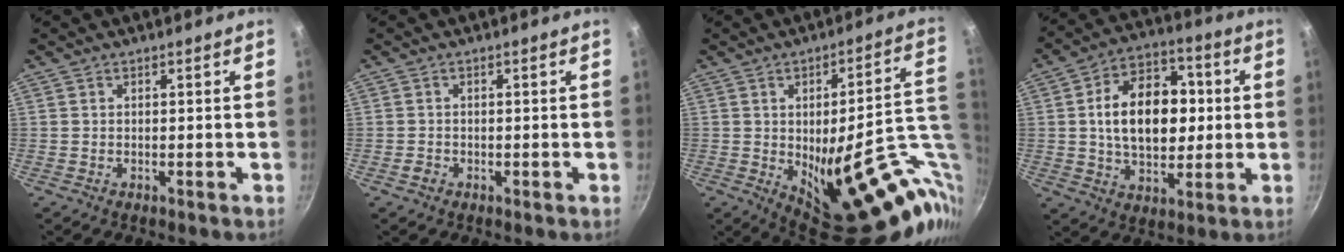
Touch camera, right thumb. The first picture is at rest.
{"total": 1.1, "force": [-0.5, 0.9, 0.5], "torque": [-0.007, 0.001, -0.013]}
{"total": 31.1, "force": [-5.9, 10.4, 28.7], "torque": [-0.295, 0.012, -0.055]}
{"total": 17.4, "force": [1.5, 11.3, 13.1], "torque": [-0.175, 0.017, 0.023]}